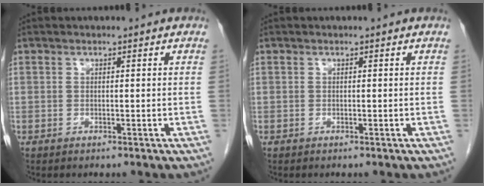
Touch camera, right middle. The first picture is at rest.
{"total": 0.0}